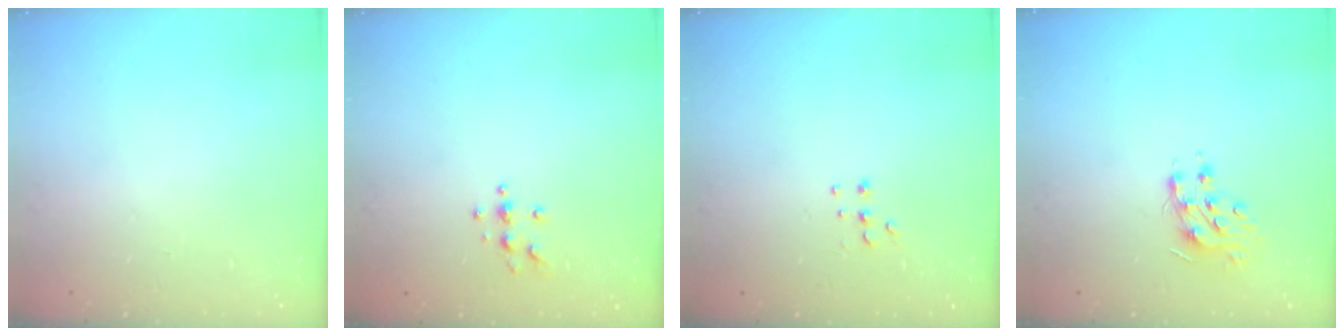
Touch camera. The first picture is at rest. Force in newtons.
{"total": 5.4, "press": 5.4, "slide": 0.7}
{"total": 5.3, "press": 5.2, "slide": 0.5}
{"total": 8.4, "press": 8.4, "slide": 0.2}